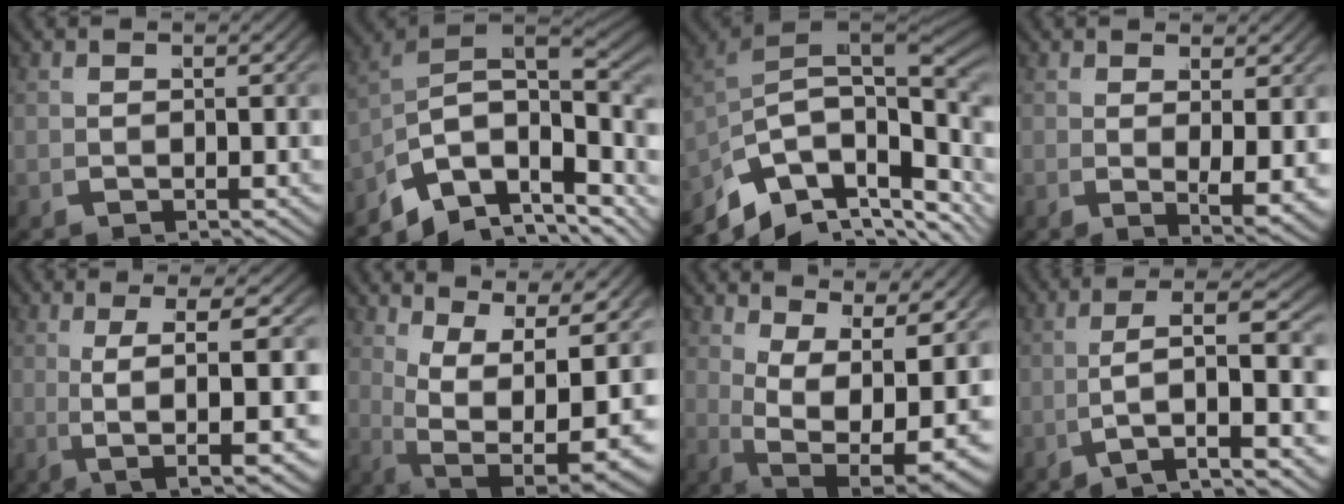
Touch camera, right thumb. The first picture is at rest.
{"total": 13.9, "force": [-0.3, 9.2, 10.5], "torque": [-0.181, -0.032, 0.011]}
{"total": 13.2, "force": [-1.1, 7.8, 10.6], "torque": [-0.176, -0.024, -0.005]}
{"total": 3.9, "force": [1.0, 1.1, 3.6], "torque": [-0.059, -0.007, 0.021]}
{"total": 9.2, "force": [1.2, 2.2, 8.8], "torque": [-0.137, 0.000, 0.027]}
{"total": 13.3, "force": [1.6, 7.6, 10.8], "torque": [-0.198, -0.052, 0.062]}
{"total": 11.9, "force": [1.0, 7.1, 9.5], "torque": [-0.173, -0.048, 0.047]}
{"total": 7.4, "force": [-0.9, 2.5, 6.9], "torque": [-0.133, -0.009, -0.003]}